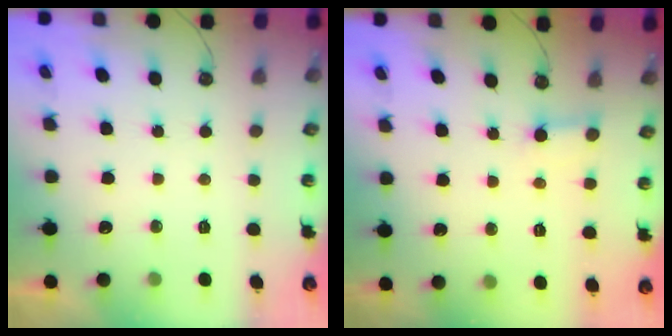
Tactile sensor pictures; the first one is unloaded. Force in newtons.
{"total": 2.6, "press": 2.6, "slide": 0.3}